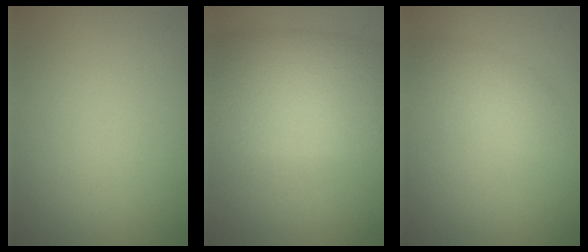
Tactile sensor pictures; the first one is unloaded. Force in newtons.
{"total": 10.1, "press": 10.1, "slide": 0.4}
{"total": 2.5, "press": 2.5, "slide": 0.0}